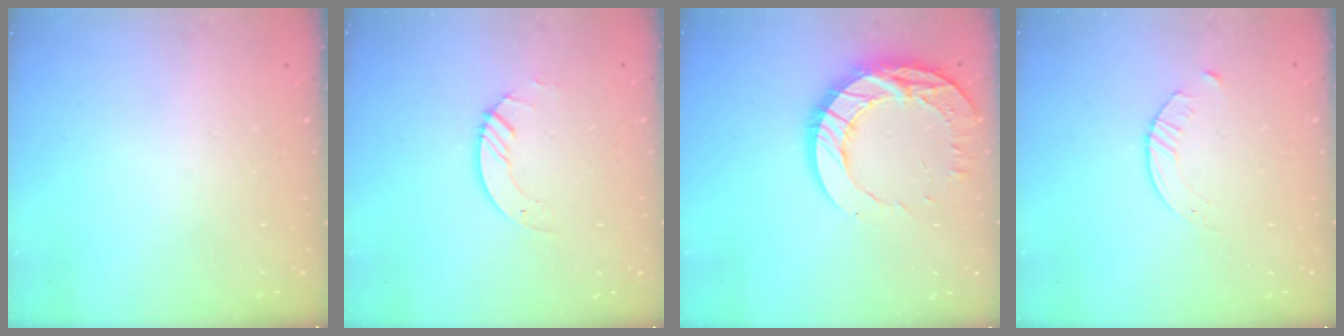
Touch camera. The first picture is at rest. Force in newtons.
{"total": 2.8, "press": 2.8, "slide": 0.3}
{"total": 17.2, "press": 17.1, "slide": 1.5}
{"total": 3.1, "press": 3.0, "slide": 0.4}